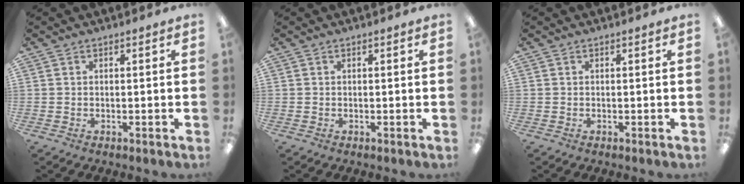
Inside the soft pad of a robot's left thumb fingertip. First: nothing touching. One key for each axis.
{"total": 0.0}
{"total": 0.0}